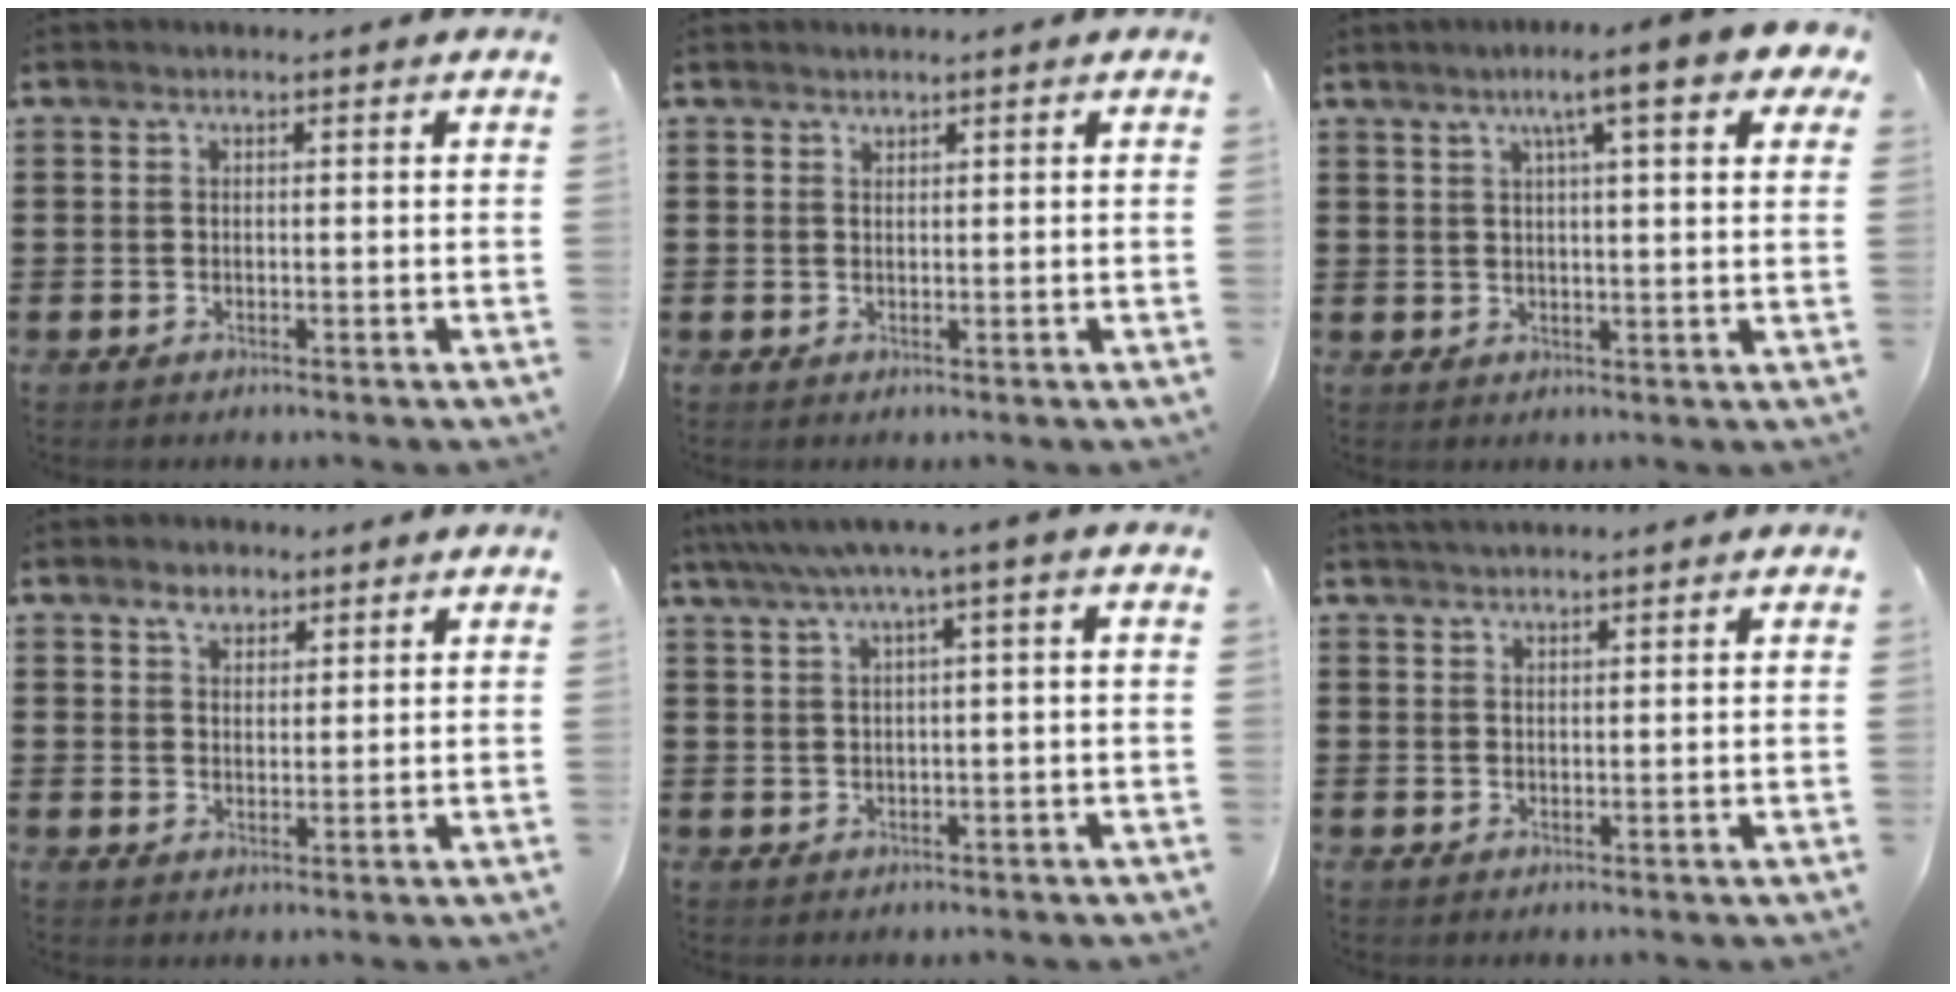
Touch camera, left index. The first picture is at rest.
{"total": 0.9, "force": [0.9, 0.3, -0.2], "torque": [0.000, 0.001, 0.018]}
{"total": 8.4, "force": [4.8, 0.7, 6.8], "torque": [-0.120, -0.005, 0.076]}
{"total": 3.0, "force": [2.2, 1.8, 1.1], "torque": [-0.021, 0.002, 0.040]}
{"total": 3.5, "force": [0.9, -0.5, 3.4], "torque": [-0.067, -0.009, 0.011]}
{"total": 1.6, "force": [1.6, 0.1, 0.3], "torque": [-0.009, 0.002, 0.031]}